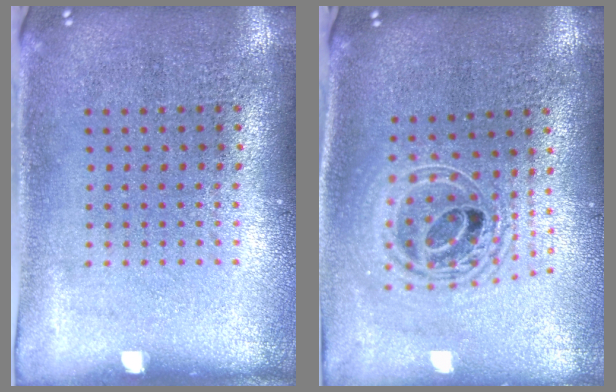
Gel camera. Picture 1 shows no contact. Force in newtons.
{"total": 2.1, "press": 1.6, "slide": 1.3}